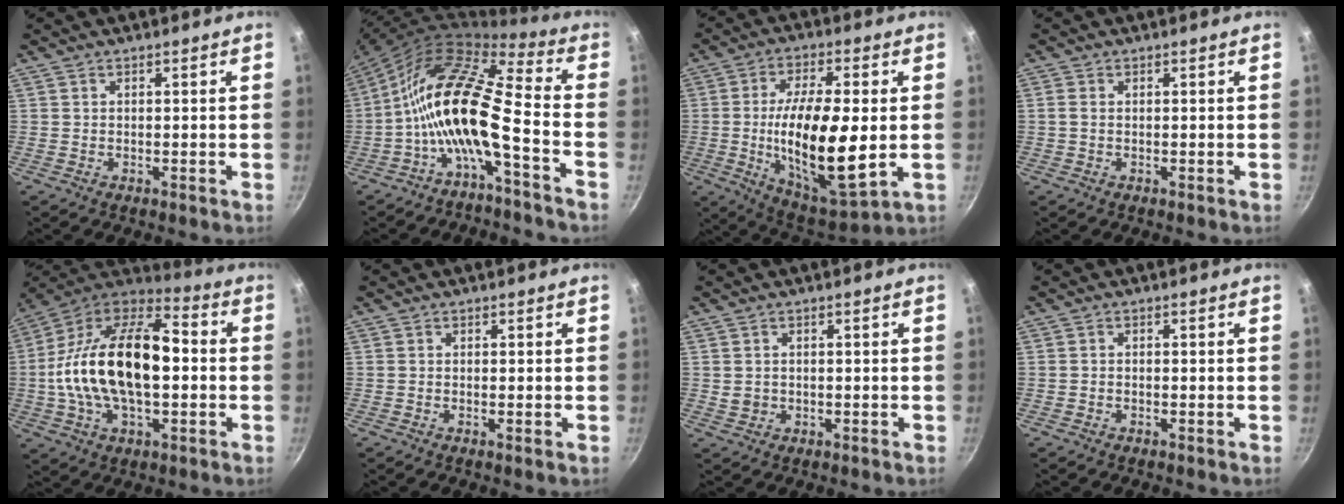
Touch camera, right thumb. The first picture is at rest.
{"total": 15.4, "force": [-5.2, 4.3, 13.8], "torque": [-0.261, 0.069, -0.117]}
{"total": 20.0, "force": [-1.5, 7.0, 18.6], "torque": [-0.328, -0.005, -0.021]}
{"total": 1.1, "force": [-0.1, 0.8, 0.7], "torque": [-0.017, 0.003, -0.004]}
{"total": 25.1, "force": [-0.6, 13.6, 21.1], "torque": [-0.374, 0.041, -0.025]}
{"total": 0.7, "force": [-0.2, 0.0, 0.6], "torque": [-0.014, -0.002, -0.005]}
{"total": 2.2, "force": [-0.1, 1.9, 1.0], "torque": [-0.019, 0.004, 0.003]}
{"total": 0.7, "force": [-0.5, 0.3, 0.3], "torque": [-0.011, 0.005, -0.012]}